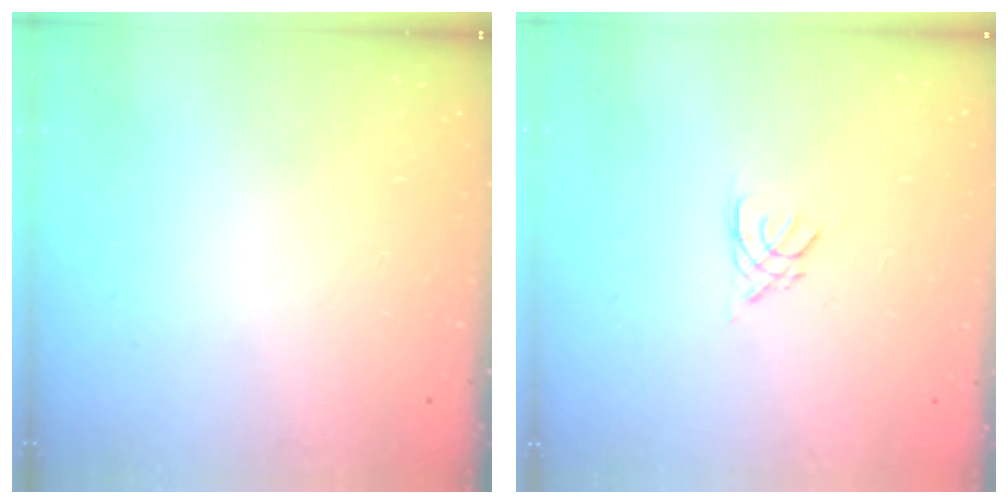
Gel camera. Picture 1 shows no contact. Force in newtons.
{"total": 2.8, "press": 2.7, "slide": 0.5}